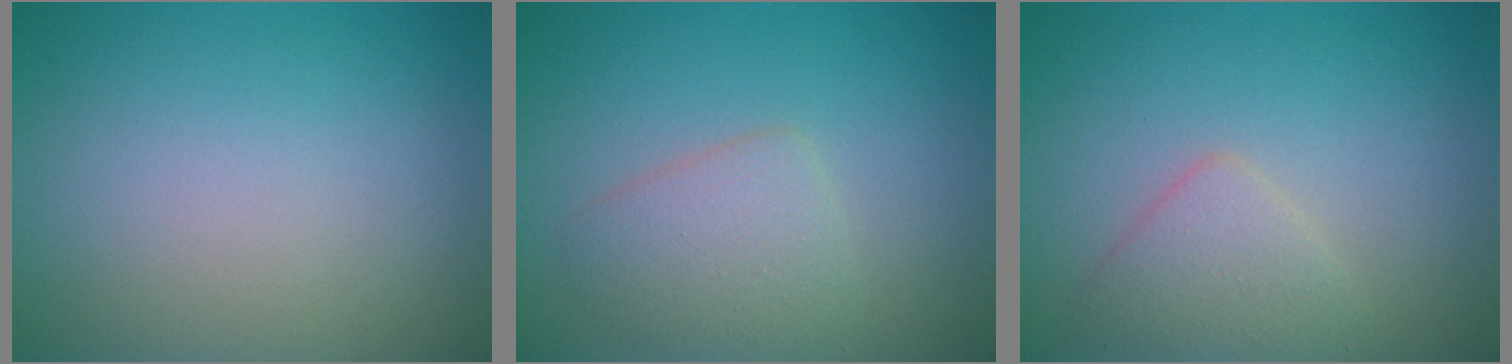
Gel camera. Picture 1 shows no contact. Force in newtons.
{"total": 2.8, "press": 2.8, "slide": 0.1}
{"total": 2.4, "press": 2.4, "slide": 0.1}